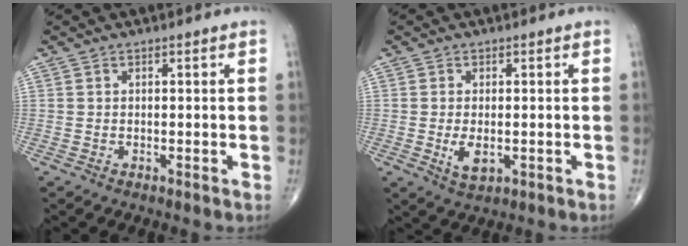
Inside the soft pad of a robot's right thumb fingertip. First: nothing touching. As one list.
[{"total": 4.2, "force": [-0.8, 2.1, 3.6], "torque": [-0.065, -0.008, -0.010]}]